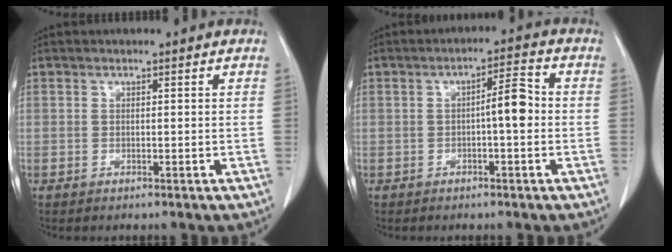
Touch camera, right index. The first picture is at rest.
{"total": 4.5, "force": [-0.4, 0.7, 4.5], "torque": [-0.065, 0.013, -0.008]}